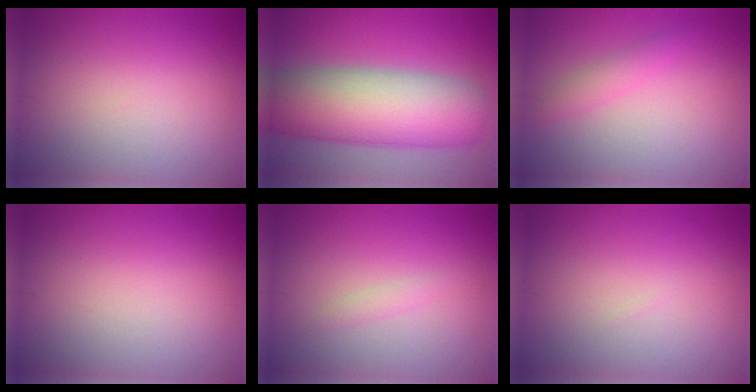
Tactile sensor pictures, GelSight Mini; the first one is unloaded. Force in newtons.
{"total": 11.7, "press": 11.7, "slide": 0.5}
{"total": 1.7, "press": 1.6, "slide": 0.0}
{"total": 0.0}
{"total": 0.8, "press": 0.8, "slide": 0.0}
{"total": 0.0}